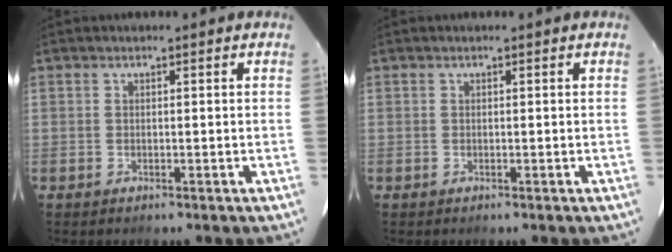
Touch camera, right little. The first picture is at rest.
{"total": 0.0}